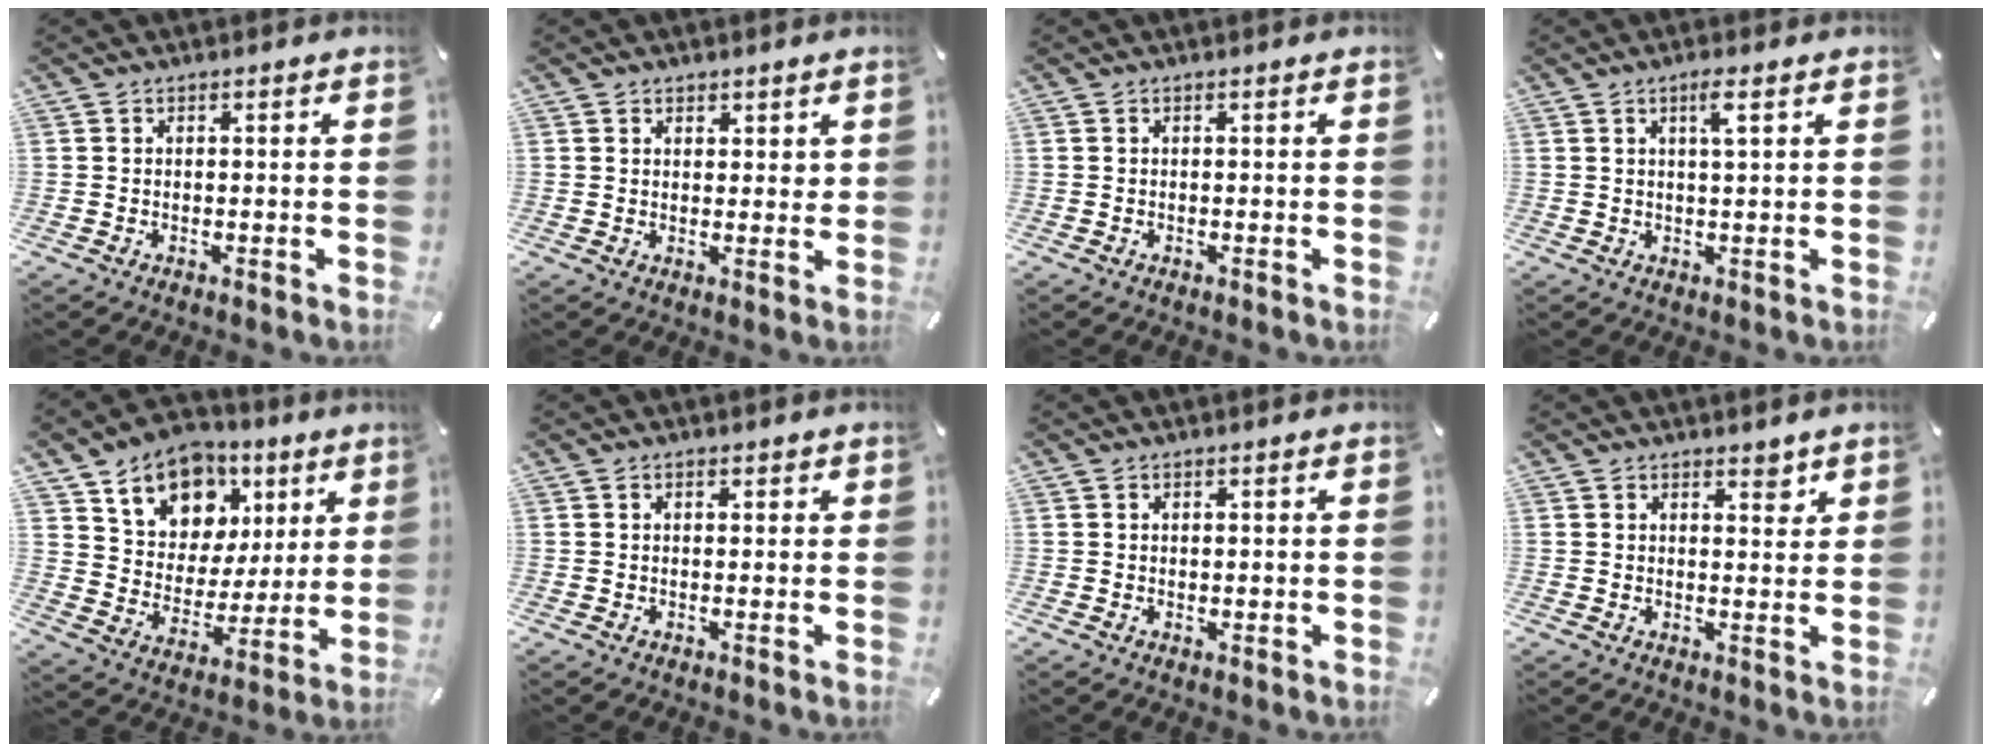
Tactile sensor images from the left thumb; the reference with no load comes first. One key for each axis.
{"total": 2.5, "fx": 1.6, "fy": 1.8, "fz": 0.7, "tx": 0.011, "ty": -0.006, "tz": 0.025}
{"total": 0.0}
{"total": 3.5, "fx": 1.6, "fy": 0.2, "fz": 3.1, "tx": -0.064, "ty": 0.001, "tz": 0.025}
{"total": 14.3, "fx": 7.5, "fy": 11.3, "fz": 4.4, "tx": -0.069, "ty": -0.045, "tz": 0.142}
{"total": 1.0, "fx": 0.4, "fy": 0.8, "fz": 0.5, "tx": -0.010, "ty": 0.005, "tz": 0.006}
{"total": 0.5, "fx": 0.3, "fy": 0.4, "fz": 0.1, "tx": -0.002, "ty": 0.001, "tz": 0.006}
{"total": 3.1, "fx": 2.3, "fy": 1.6, "fz": 1.2, "tx": 0.004, "ty": -0.016, "tz": 0.035}